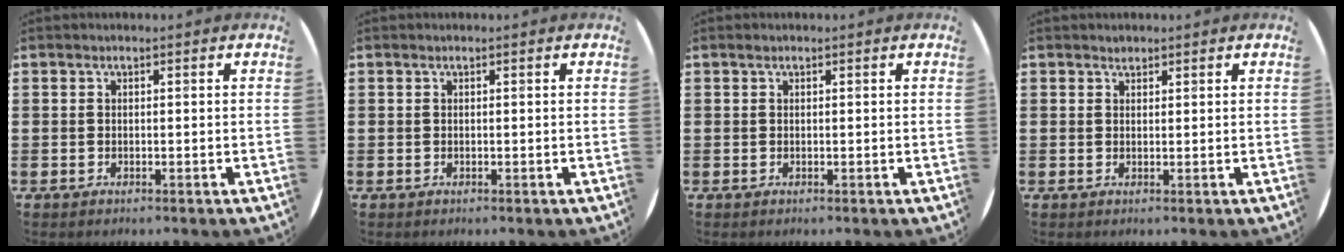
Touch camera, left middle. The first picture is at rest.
{"total": 0.0}
{"total": 0.0}
{"total": 0.8, "force": [0.8, 0.3, 0.0], "torque": [0.006, -0.002, 0.013]}